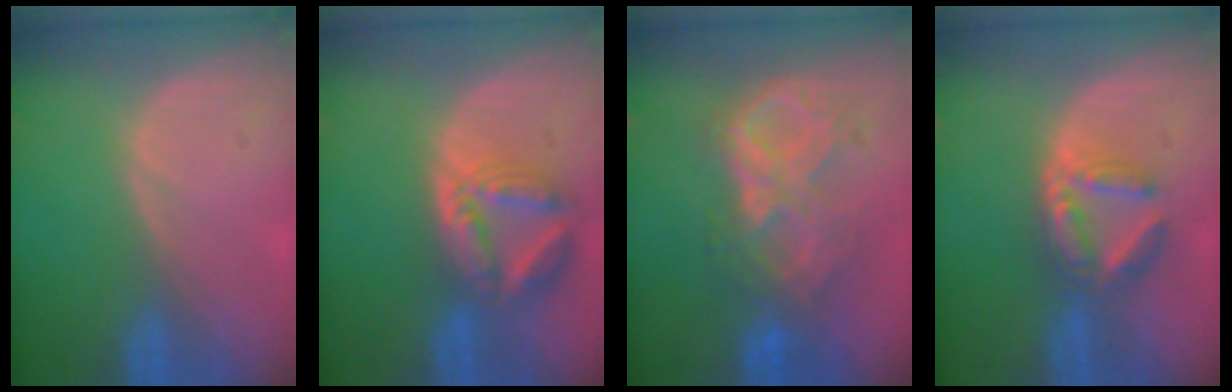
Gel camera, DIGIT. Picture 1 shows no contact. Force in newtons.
{"total": 8.0, "press": 7.0, "slide": 3.8}
{"total": 9.1, "press": 7.9, "slide": 4.5}
{"total": 6.0, "press": 5.7, "slide": 1.7}